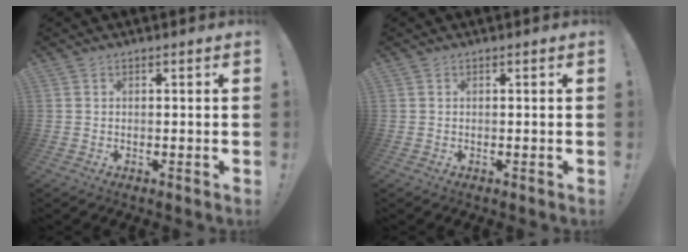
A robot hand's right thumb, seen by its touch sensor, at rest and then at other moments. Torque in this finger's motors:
{"motor_torque": [0.00, 0.00, 0.02, -0.02, 0.00]}